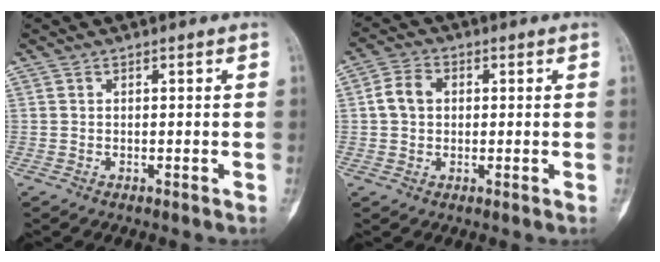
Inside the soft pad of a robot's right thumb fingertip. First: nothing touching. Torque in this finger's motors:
{"motor_torque": [0.05, 0.04, 0.02, -0.03, 0.01]}